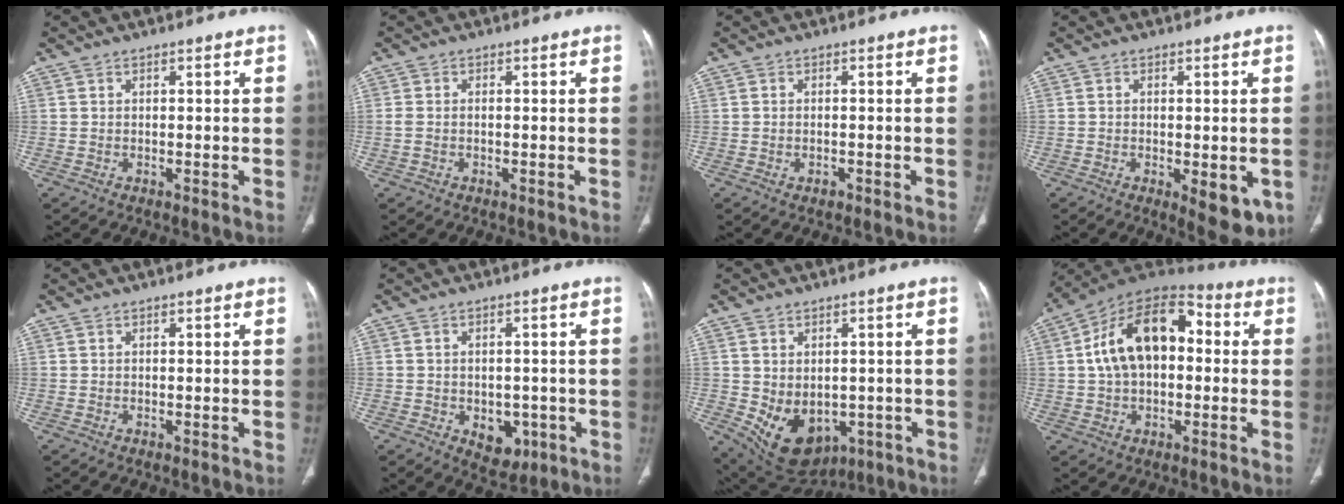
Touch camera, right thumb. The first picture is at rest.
{"total": 1.4, "force": [-0.2, 0.9, 1.1], "torque": [-0.037, 0.005, -0.003]}
{"total": 1.1, "force": [-0.6, 0.7, 0.6], "torque": [-0.011, 0.006, -0.006]}
{"total": 7.0, "force": [-2.2, 3.1, 5.8], "torque": [-0.058, -0.008, -0.020]}
{"total": 0.0}
{"total": 6.2, "force": [-2.0, 4.4, 3.9], "torque": [-0.025, 0.007, -0.014]}
{"total": 12.2, "force": [-2.9, 9.0, 7.8], "torque": [-0.108, -0.003, -0.014]}
{"total": 17.3, "force": [1.8, 10.7, 13.4], "torque": [-0.208, 0.043, 0.022]}